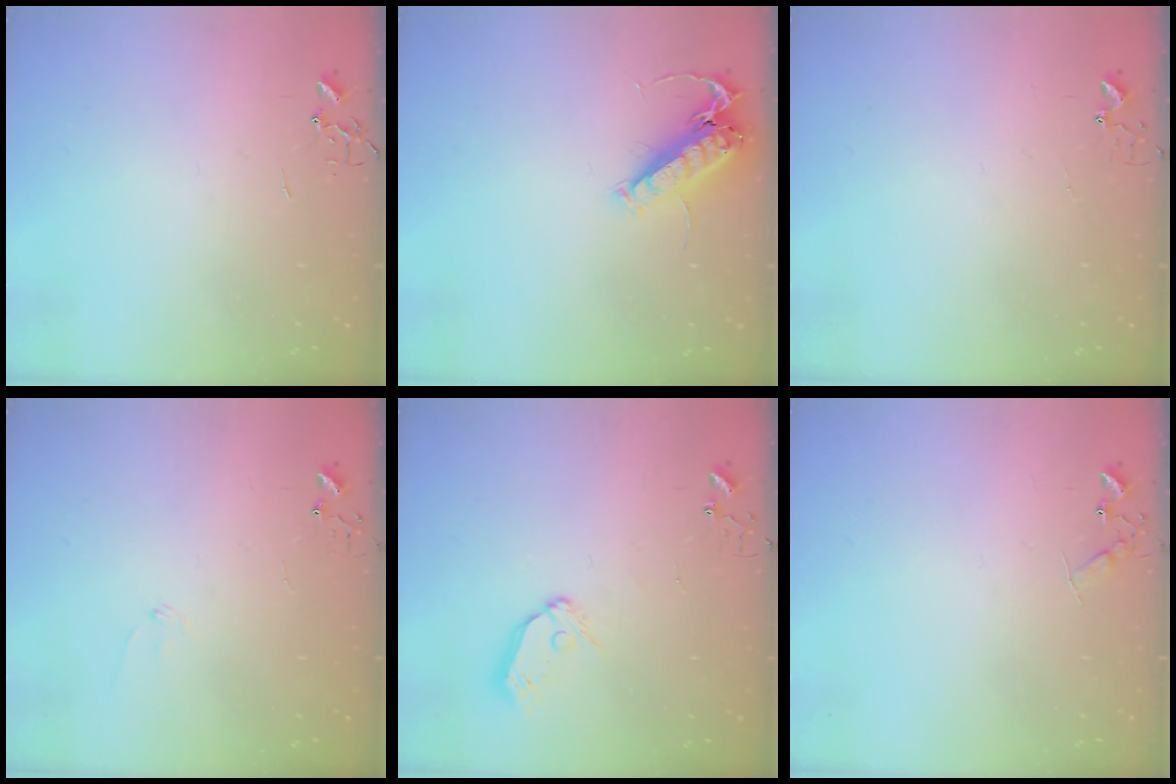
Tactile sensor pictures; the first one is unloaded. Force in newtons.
{"total": 14.1, "press": 14.0, "slide": 1.8}
{"total": 2.9, "press": 2.9, "slide": 0.3}
{"total": 5.5, "press": 5.5, "slide": 0.6}
{"total": 8.4, "press": 8.4, "slide": 0.8}
{"total": 7.0, "press": 7.0, "slide": 0.8}